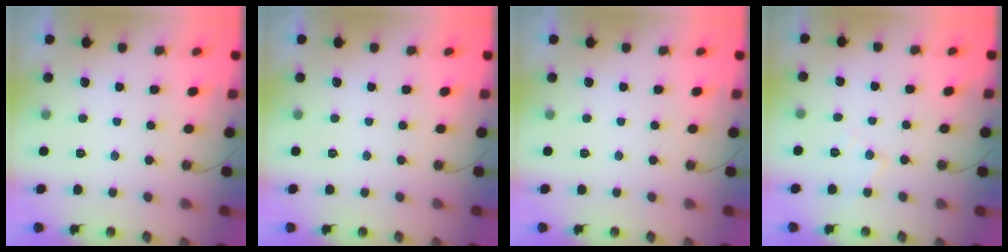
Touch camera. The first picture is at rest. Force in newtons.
{"total": 0.0}
{"total": 0.0}
{"total": 6.6, "press": 6.6, "slide": 0.3}